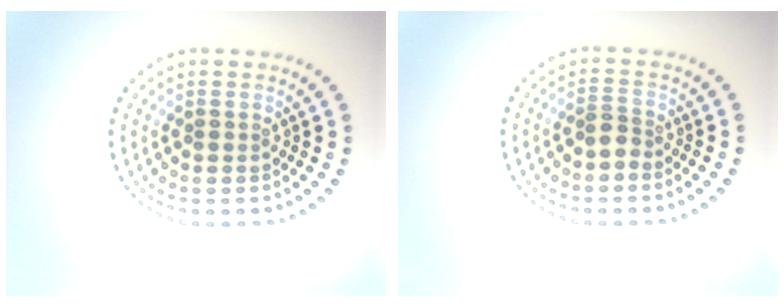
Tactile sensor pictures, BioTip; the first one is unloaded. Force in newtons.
{"total": 1.2, "press": 0.8, "slide": 0.8}